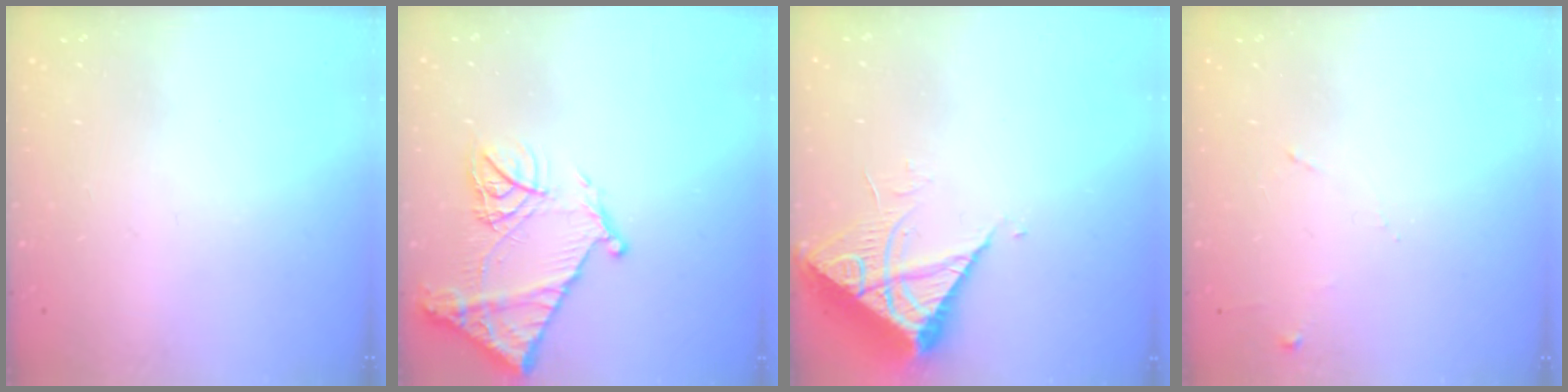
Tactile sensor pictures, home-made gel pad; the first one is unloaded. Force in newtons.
{"total": 17.2, "press": 17.1, "slide": 1.7}
{"total": 7.8, "press": 7.8, "slide": 0.8}
{"total": 5.9, "press": 5.8, "slide": 0.7}